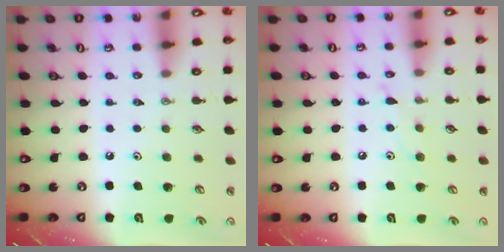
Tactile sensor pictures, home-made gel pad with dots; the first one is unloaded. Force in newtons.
{"total": 5.5, "press": 5.5, "slide": 0.5}